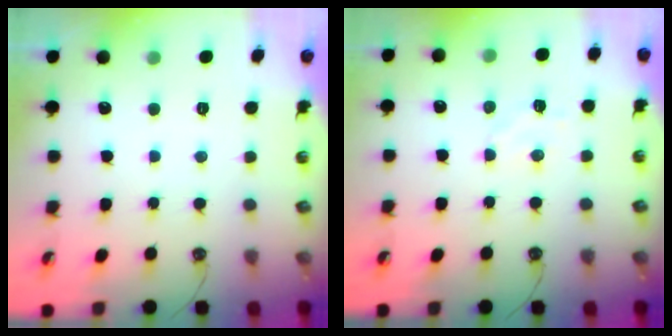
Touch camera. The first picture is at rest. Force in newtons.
{"total": 6.4, "press": 6.3, "slide": 0.6}